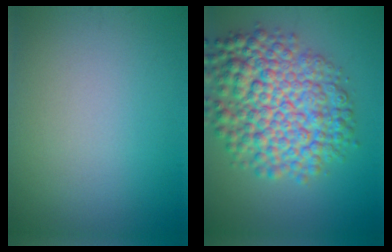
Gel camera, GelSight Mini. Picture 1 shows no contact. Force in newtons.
{"total": 10.0, "press": 10.0, "slide": 0.3}